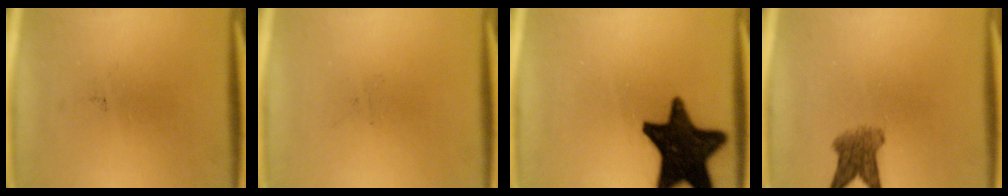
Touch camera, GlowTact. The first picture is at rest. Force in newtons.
{"total": 0.0}
{"total": 18.5}
{"total": 4.8}